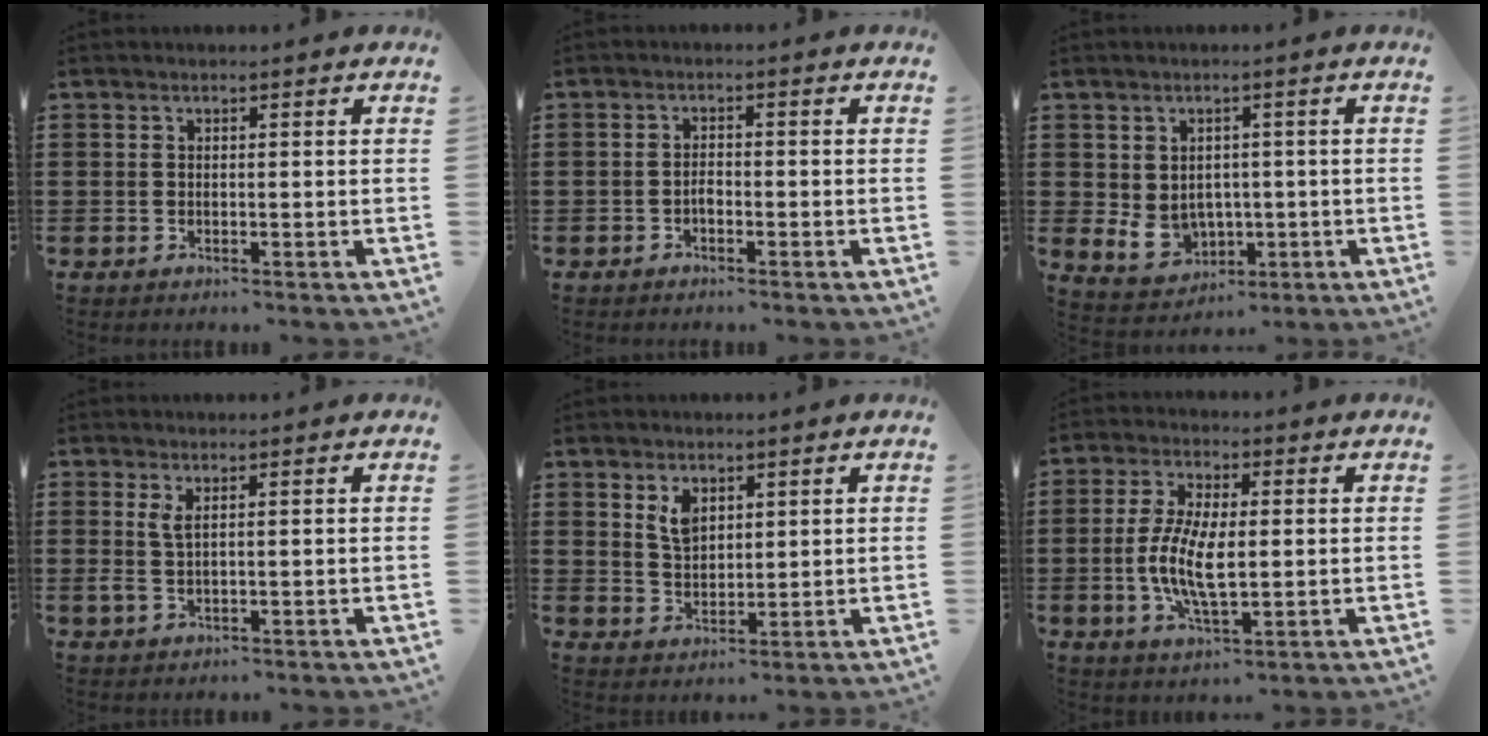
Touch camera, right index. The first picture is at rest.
{"total": 1.4, "force": [-0.8, 0.7, 0.9], "torque": [-0.020, 0.000, -0.016]}
{"total": 5.1, "force": [-0.3, 4.4, 2.7], "torque": [-0.065, 0.003, -0.006]}
{"total": 2.0, "force": [0.5, 0.7, 1.8], "torque": [-0.038, 0.004, 0.009]}
{"total": 3.8, "force": [2.1, 2.2, 2.2], "torque": [-0.052, 0.005, 0.040]}
{"total": 8.8, "force": [-0.5, 3.5, 8.0], "torque": [-0.176, -0.006, -0.015]}